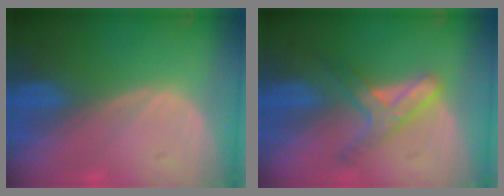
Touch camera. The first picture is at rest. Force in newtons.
{"total": 5.5, "press": 5.4, "slide": 1.4}